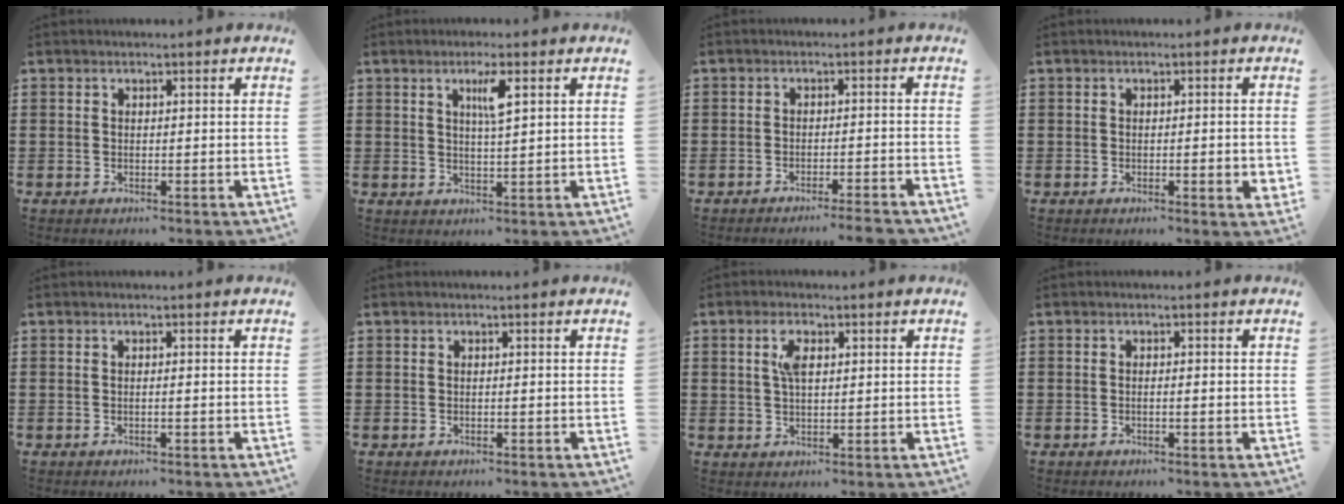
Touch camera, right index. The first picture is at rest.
{"total": 3.7, "force": [1.6, 0.5, 3.3], "torque": [-0.063, 0.001, 0.023]}
{"total": 2.6, "force": [-2.3, -0.4, 1.0], "torque": [-0.017, -0.002, -0.047]}
{"total": 2.1, "force": [-0.4, 0.4, 2.0], "torque": [-0.034, -0.001, -0.006]}
{"total": 0.5, "force": [-0.2, -0.1, 0.4], "torque": [-0.007, -0.002, -0.004]}
{"total": 0.0}
{"total": 3.7, "force": [1.2, 1.4, 3.2], "torque": [-0.068, 0.010, 0.018]}
{"total": 0.7, "force": [-0.3, 0.1, 0.6], "torque": [-0.012, -0.002, -0.005]}